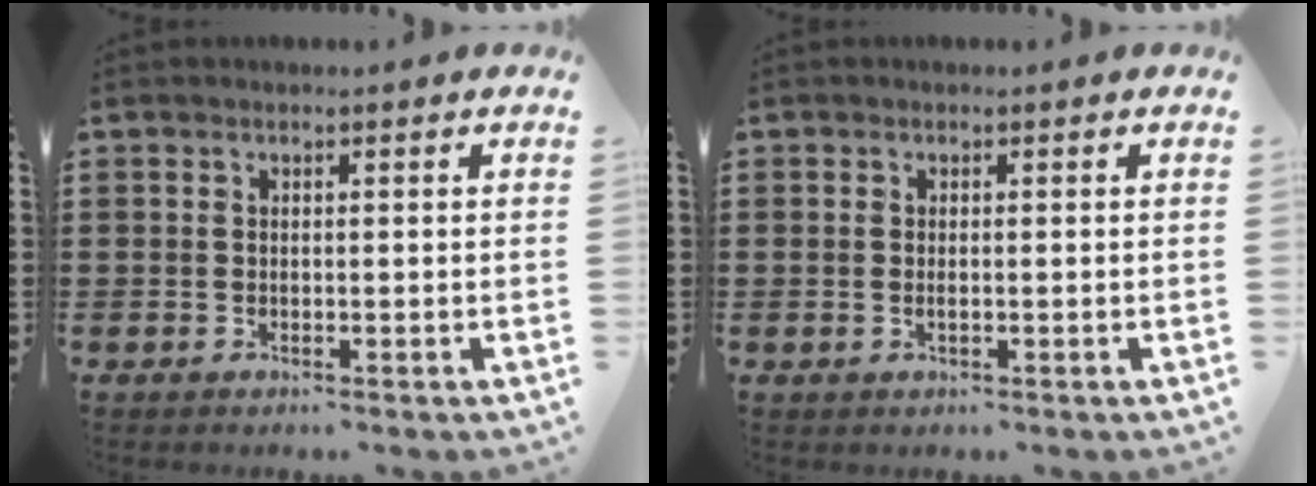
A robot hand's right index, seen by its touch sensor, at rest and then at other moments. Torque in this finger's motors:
{"motor_torque": [0.12, 0.15, 0.00, 0.00]}